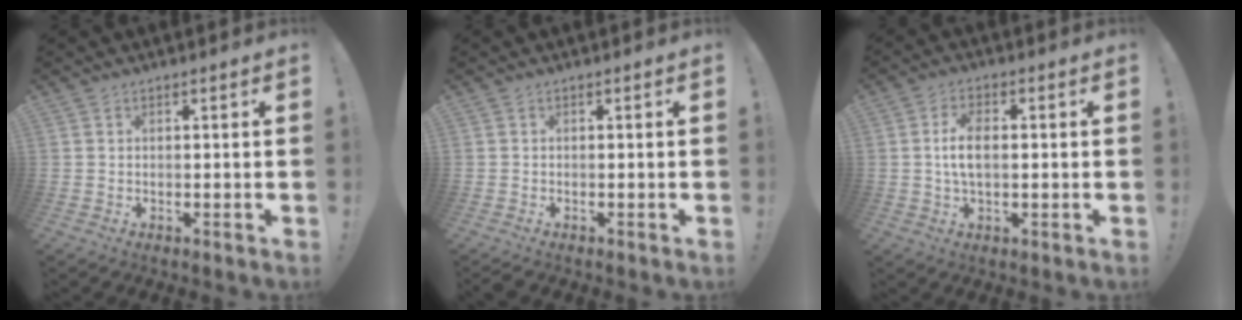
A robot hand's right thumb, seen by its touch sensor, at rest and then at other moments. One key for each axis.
{"total": 0.7, "fx": -0.7, "fy": 0.0, "fz": 0.0, "tx": -0.003, "ty": 0.000, "tz": -0.012}
{"total": 6.7, "fx": 0.0, "fy": 3.4, "fz": 5.8, "tx": -0.107, "ty": 0.003, "tz": -0.002}